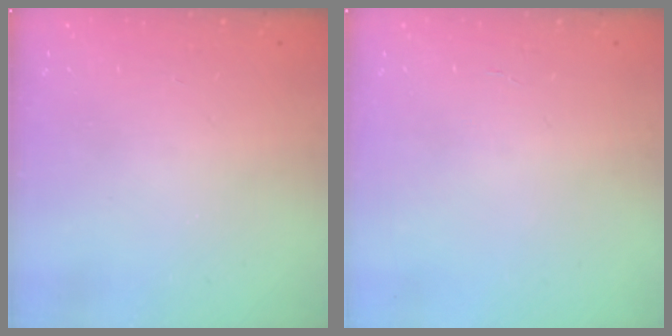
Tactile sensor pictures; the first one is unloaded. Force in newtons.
{"total": 1.1, "press": 1.1, "slide": 0.2}